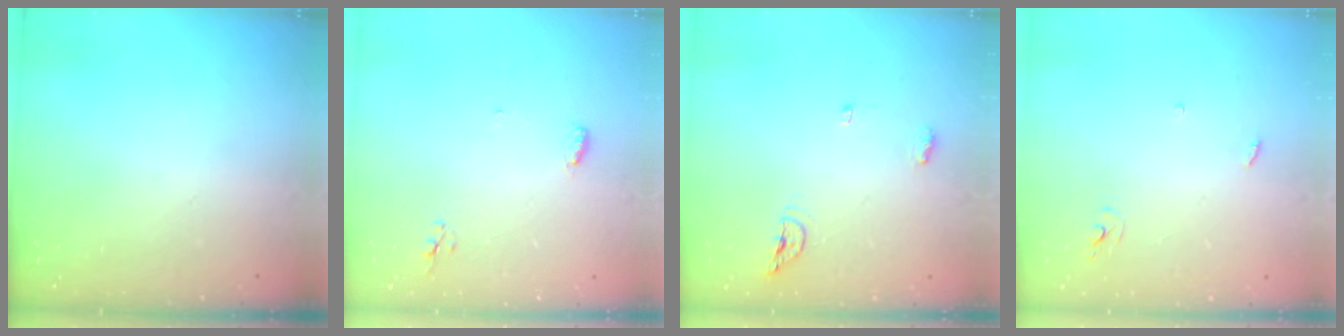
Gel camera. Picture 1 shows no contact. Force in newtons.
{"total": 4.6, "press": 4.4, "slide": 1.1}
{"total": 5.9, "press": 5.8, "slide": 1.0}
{"total": 2.4, "press": 2.4, "slide": 0.2}